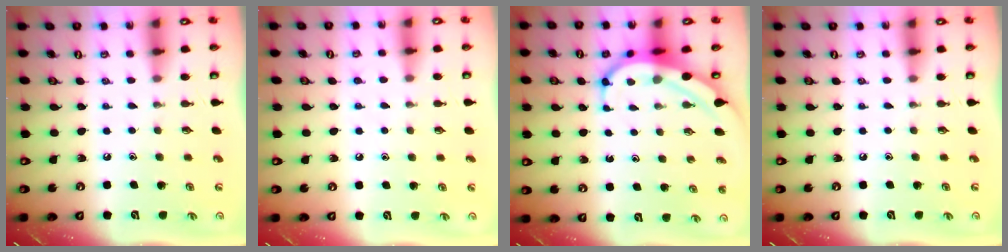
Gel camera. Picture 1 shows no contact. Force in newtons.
{"total": 4.3, "press": 4.3, "slide": 0.5}
{"total": 6.7, "press": 6.6, "slide": 0.8}
{"total": 0.0}